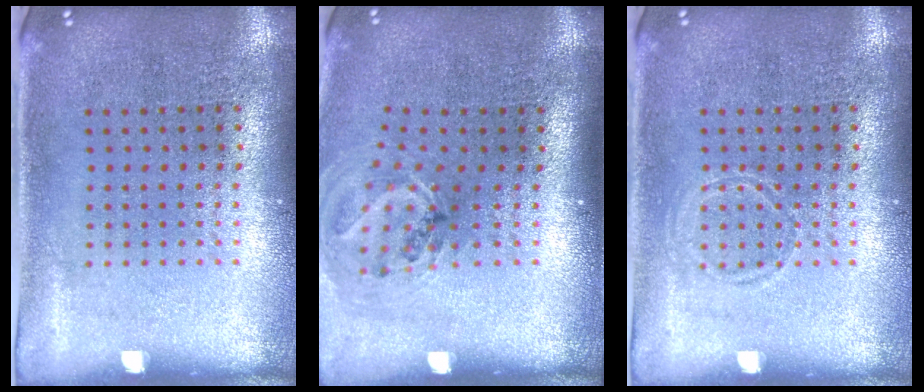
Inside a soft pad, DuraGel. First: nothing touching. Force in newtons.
{"total": 1.2, "press": 1.0, "slide": 0.6}
{"total": 0.8, "press": 0.8, "slide": 0.1}